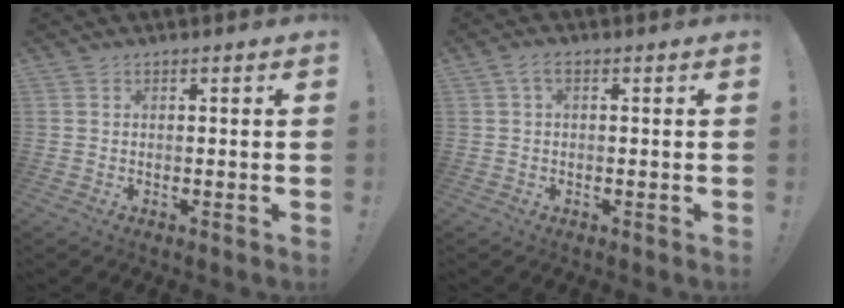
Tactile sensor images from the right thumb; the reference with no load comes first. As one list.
[{"total": 2.1, "force": [0.1, 0.8, 1.9], "torque": [-0.045, 0.007, 0.004]}]